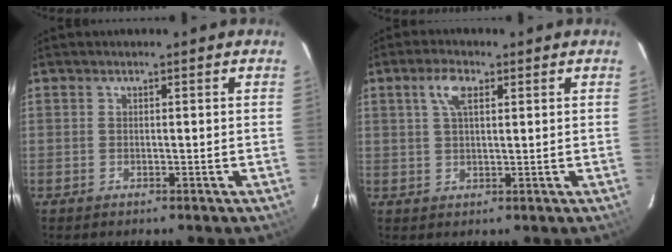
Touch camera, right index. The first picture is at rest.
{"total": 4.2, "force": [1.8, 1.7, 3.4], "torque": [-0.066, 0.010, 0.033]}